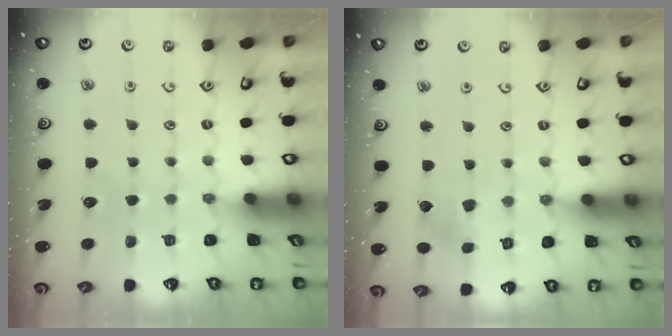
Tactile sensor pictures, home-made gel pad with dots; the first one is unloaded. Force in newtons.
{"total": 2.3, "press": 2.2, "slide": 0.3}